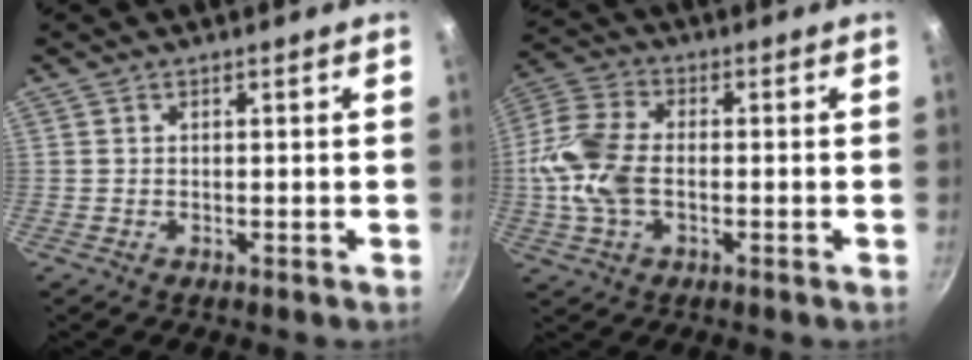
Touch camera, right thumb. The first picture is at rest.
{"total": 12.1, "force": [-1.2, 7.5, 9.4], "torque": [-0.190, 0.024, -0.037]}